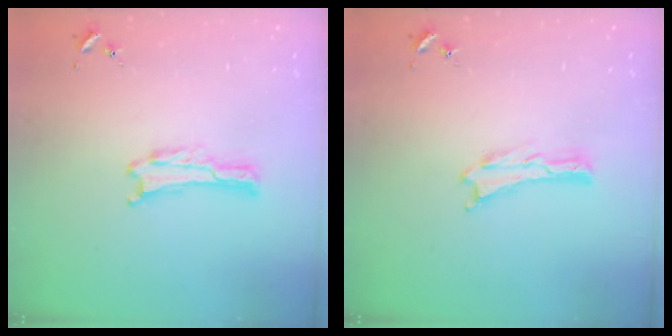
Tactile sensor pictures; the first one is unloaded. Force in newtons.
{"total": 0.0}